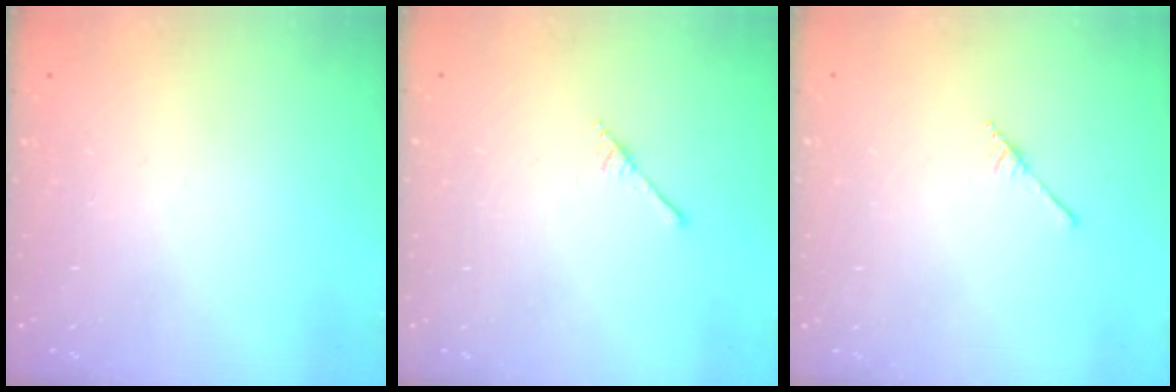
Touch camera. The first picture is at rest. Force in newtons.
{"total": 1.7, "press": 1.7, "slide": 0.1}
{"total": 2.5, "press": 2.4, "slide": 0.3}